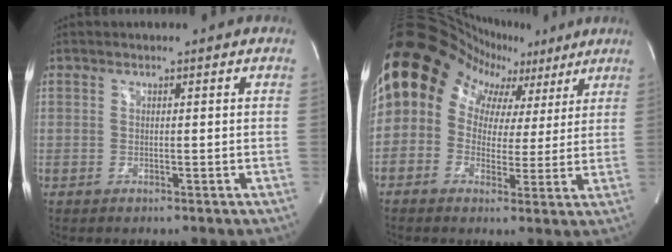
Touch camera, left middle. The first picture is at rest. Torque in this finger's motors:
{"motor_torque": [1.52, -0.61, 1.05, 0.21]}